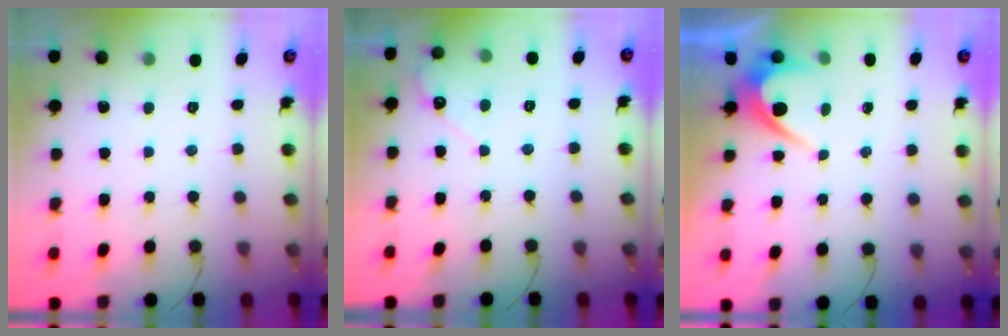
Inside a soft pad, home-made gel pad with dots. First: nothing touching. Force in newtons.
{"total": 3.1, "press": 3.1, "slide": 0.2}
{"total": 4.1, "press": 4.1, "slide": 0.2}